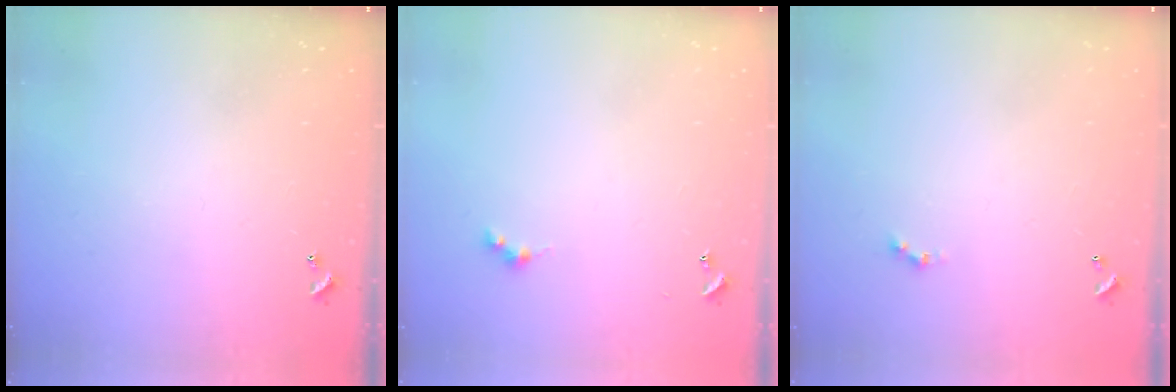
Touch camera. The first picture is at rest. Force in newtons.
{"total": 2.6, "press": 2.6, "slide": 0.5}
{"total": 0.0}